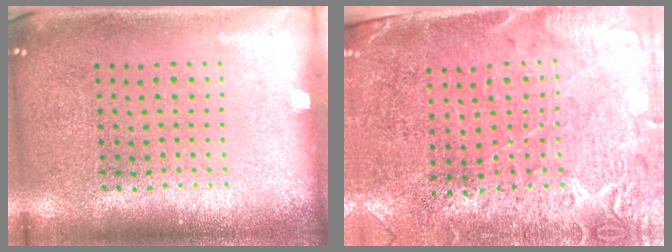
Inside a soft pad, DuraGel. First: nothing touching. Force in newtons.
{"total": 2.8, "press": 2.5, "slide": 1.1}